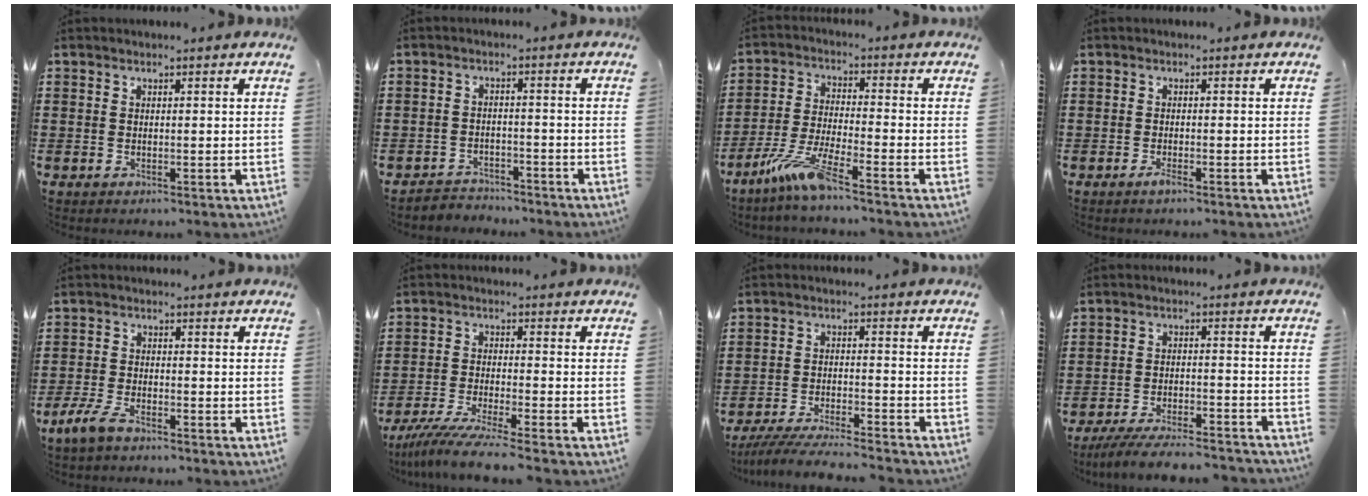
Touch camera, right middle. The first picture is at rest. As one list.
[{"total": 2.5, "force": [-2.4, 0.2, -0.6], "torque": [0.007, 0.000, -0.056]}, {"total": 7.7, "force": [-5.6, 0.2, 5.3], "torque": [-0.123, -0.020, -0.112]}, {"total": 1.3, "force": [-0.8, 0.1, 1.1], "torque": [-0.026, -0.007, -0.015]}, {"total": 3.6, "force": [-2.5, 0.7, 2.4], "torque": [-0.070, -0.008, -0.057]}, {"total": 5.5, "force": [-4.7, -1.0, 2.5], "torque": [-0.062, -0.025, -0.094]}, {"total": 5.1, "force": [-4.8, -0.4, 1.5], "torque": [-0.032, -0.009, -0.096]}, {"total": 5.5, "force": [-5.1, -0.3, 1.9], "torque": [-0.036, -0.008, -0.099]}]